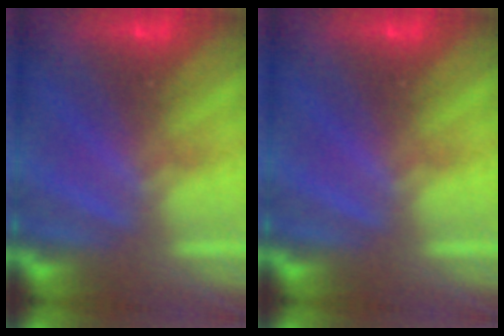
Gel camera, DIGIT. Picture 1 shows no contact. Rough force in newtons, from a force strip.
{"total": 0.0}